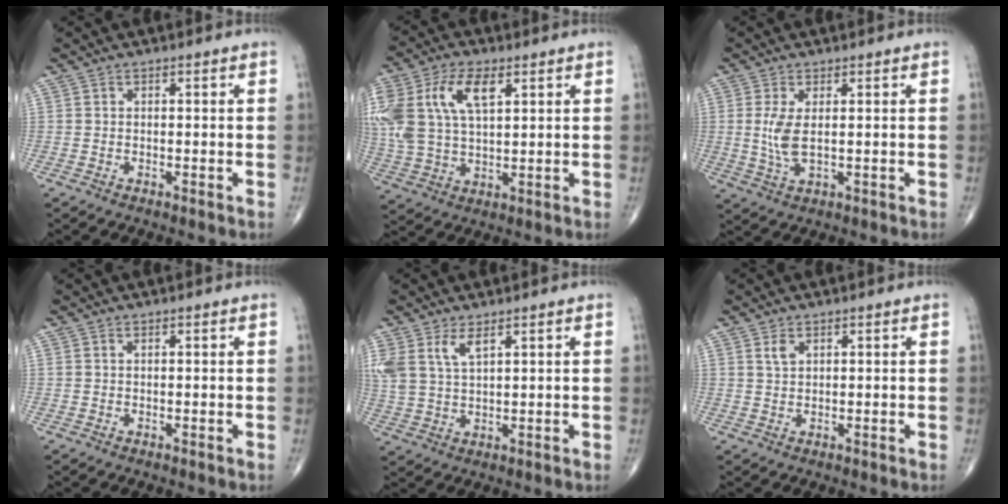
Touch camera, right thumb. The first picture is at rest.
{"total": 16.6, "force": [5.8, 8.9, 12.8], "torque": [-0.295, 0.005, 0.113]}
{"total": 4.8, "force": [0.5, 1.8, 4.4], "torque": [-0.104, -0.011, 0.015]}
{"total": 0.0}
{"total": 6.6, "force": [3.6, 2.8, 4.8], "torque": [-0.109, -0.008, 0.080]}
{"total": 1.9, "force": [1.1, 1.1, 1.2], "torque": [-0.022, -0.002, 0.025]}